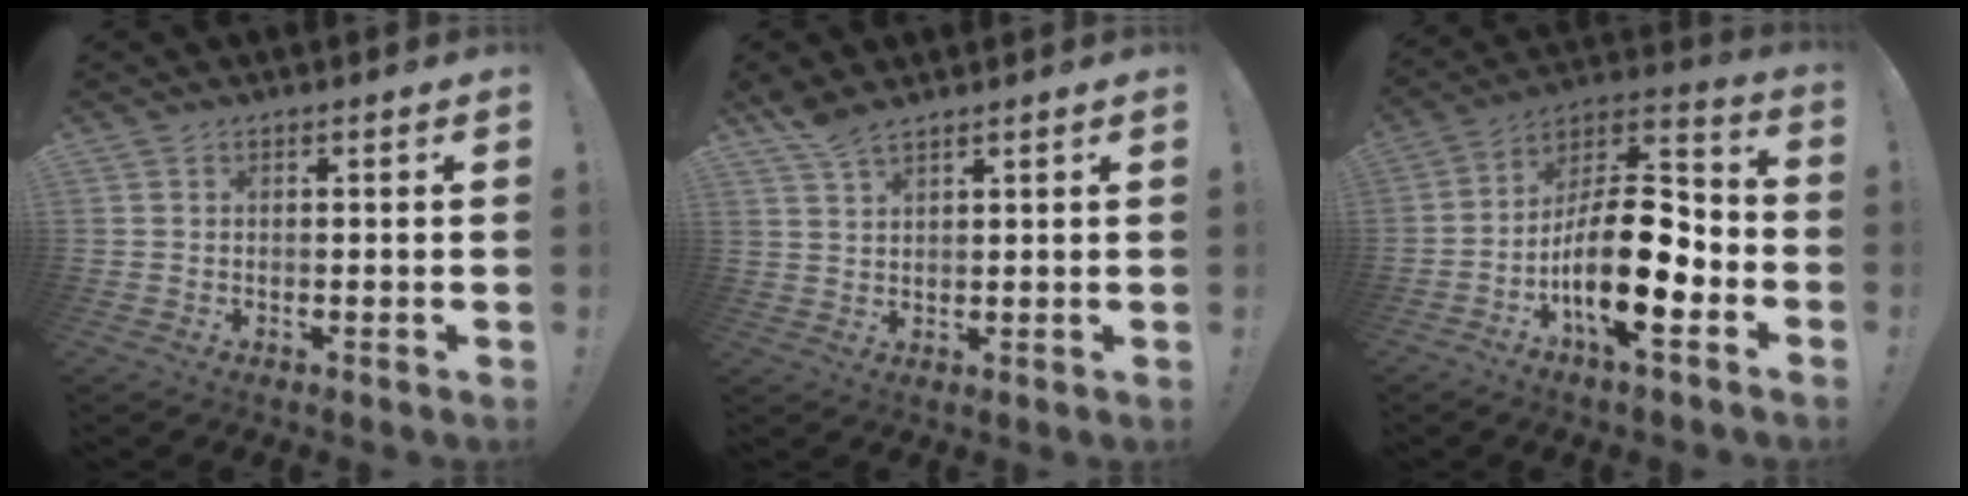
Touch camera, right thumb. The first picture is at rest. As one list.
[{"total": 5.0, "force": [4.2, 1.3, 2.4], "torque": [-0.045, -0.023, 0.078]}, {"total": 19.0, "force": [-6.2, 7.0, 16.5], "torque": [-0.302, 0.021, -0.103]}]